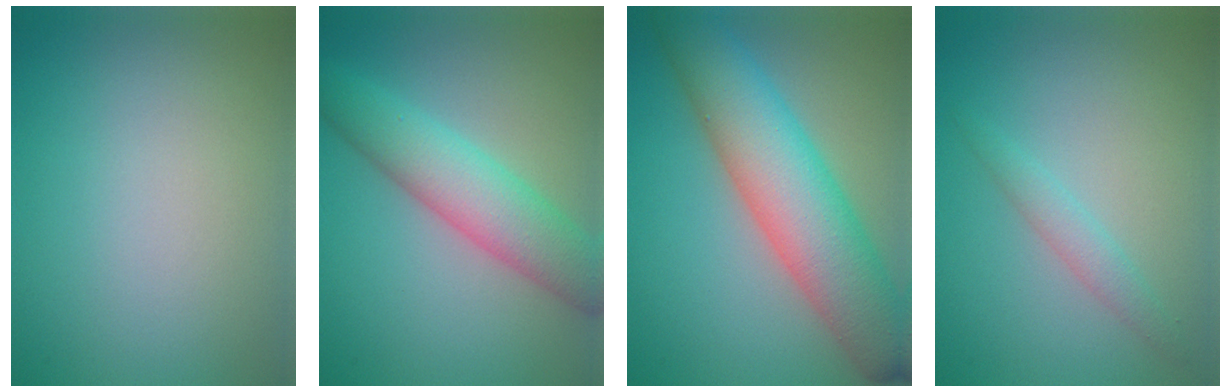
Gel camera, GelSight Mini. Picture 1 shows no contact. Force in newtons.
{"total": 6.2, "press": 6.2, "slide": 0.2}
{"total": 9.9, "press": 9.9, "slide": 0.2}
{"total": 1.7, "press": 1.7, "slide": 0.0}